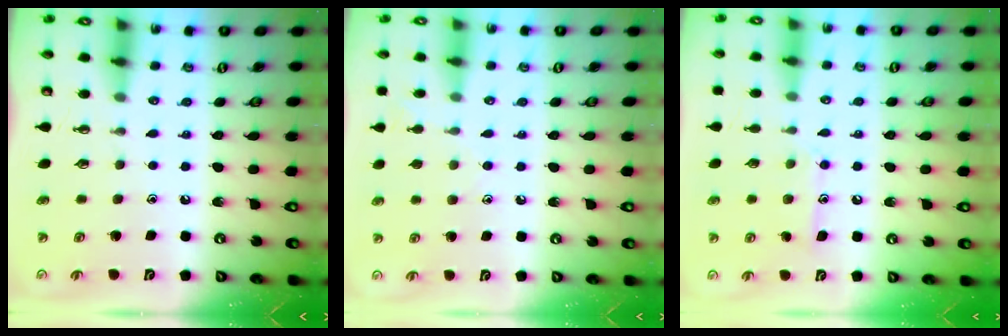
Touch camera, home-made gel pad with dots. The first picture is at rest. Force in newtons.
{"total": 7.8, "press": 7.8, "slide": 0.6}
{"total": 8.8, "press": 8.7, "slide": 0.7}